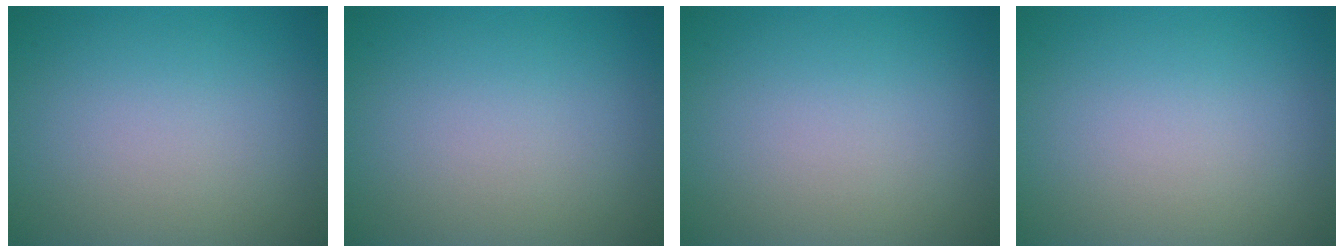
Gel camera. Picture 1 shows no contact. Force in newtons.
{"total": 0.0}
{"total": 0.0}
{"total": 0.0}